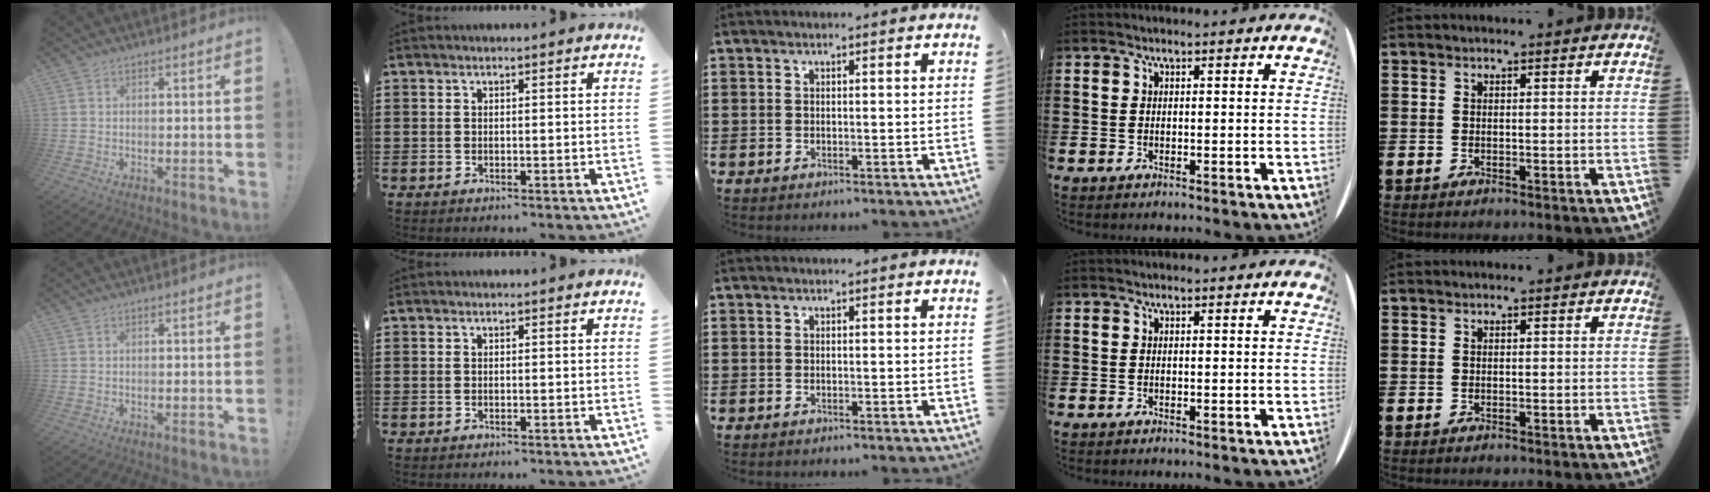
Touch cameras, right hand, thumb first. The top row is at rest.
{}